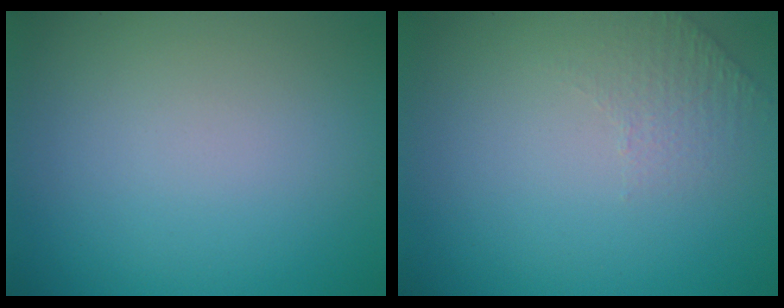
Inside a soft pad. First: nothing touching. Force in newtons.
{"total": 1.2, "press": 0.7, "slide": 0.9}